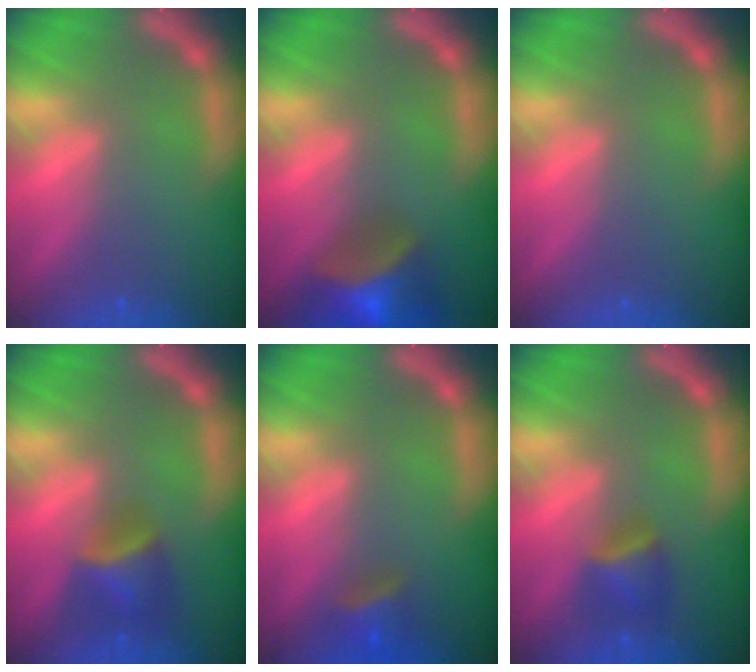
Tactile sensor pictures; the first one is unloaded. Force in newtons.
{"total": 8.0}
{"total": 0.0}
{"total": 4.0}
{"total": 2.9}
{"total": 2.9}